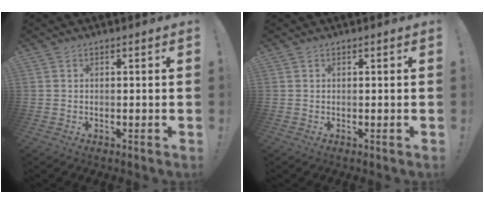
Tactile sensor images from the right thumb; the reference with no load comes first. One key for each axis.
{"total": 0.0}